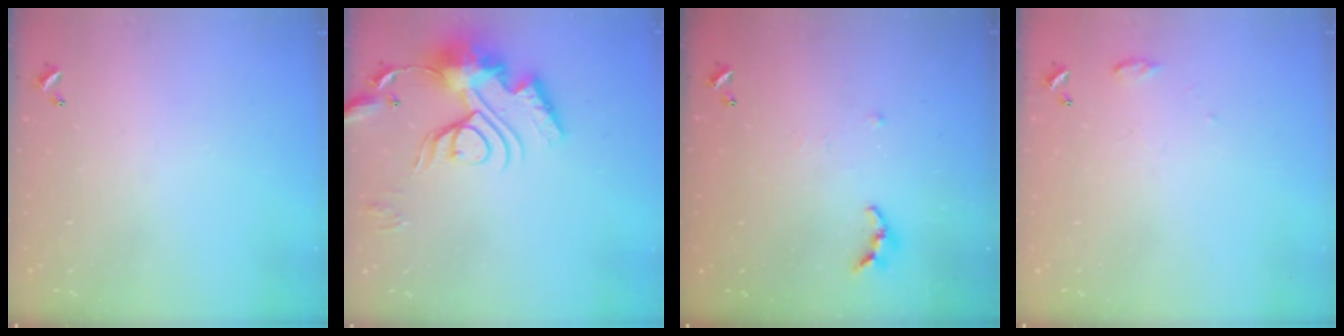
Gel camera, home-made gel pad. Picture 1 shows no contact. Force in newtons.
{"total": 18.4, "press": 18.3, "slide": 1.8}
{"total": 6.8, "press": 6.7, "slide": 0.5}
{"total": 5.9, "press": 5.8, "slide": 0.7}